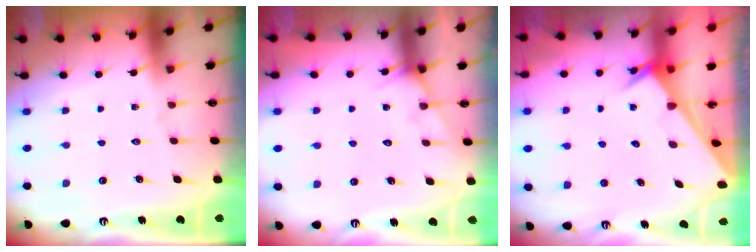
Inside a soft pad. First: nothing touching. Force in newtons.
{"total": 4.6, "press": 4.6, "slide": 0.3}
{"total": 3.4, "press": 3.4, "slide": 0.4}